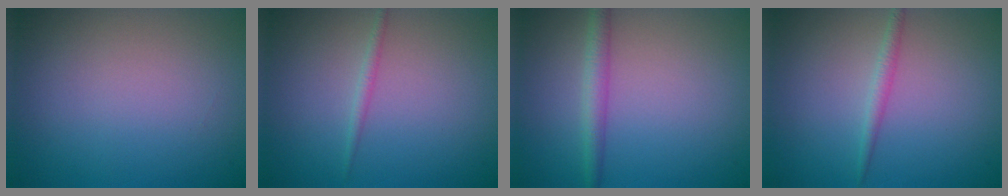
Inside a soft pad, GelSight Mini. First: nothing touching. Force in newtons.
{"total": 0.9, "press": 0.9, "slide": 0.0}
{"total": 2.3, "press": 2.3, "slide": 0.1}
{"total": 1.3, "press": 1.3, "slide": 0.0}